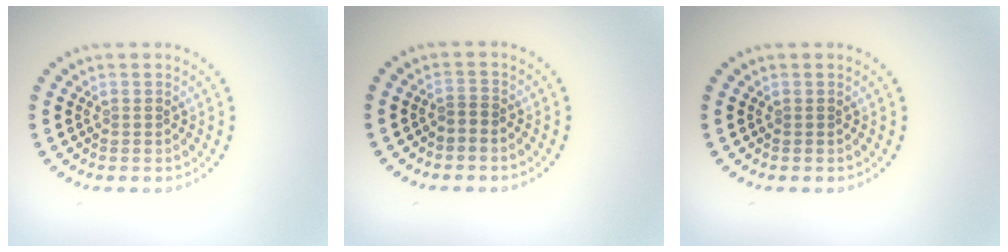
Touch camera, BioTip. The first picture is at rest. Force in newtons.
{"total": 0.6, "press": 0.4, "slide": 0.5}
{"total": 0.0}